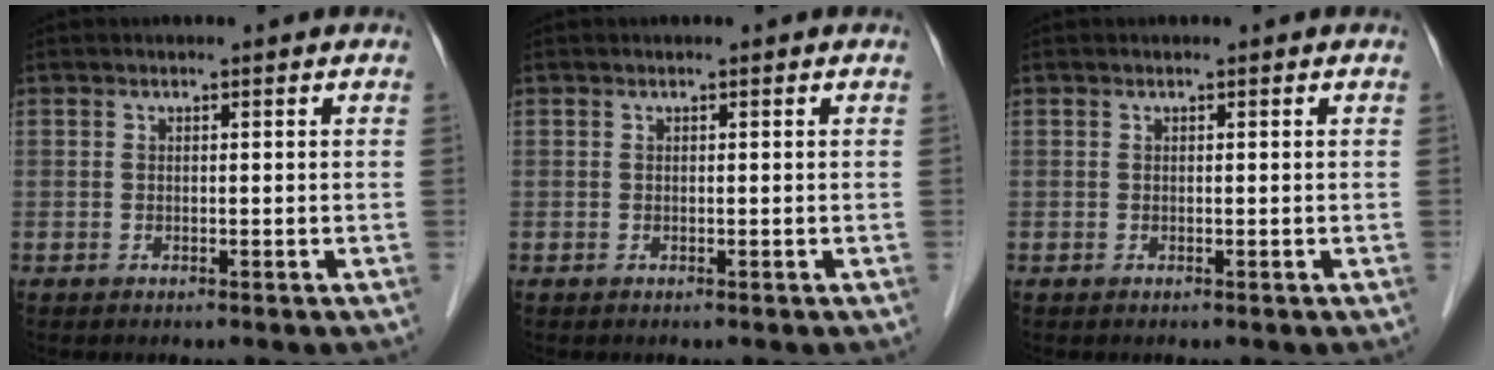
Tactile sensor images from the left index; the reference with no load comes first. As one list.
[{"total": 0.0}, {"total": 0.0}]